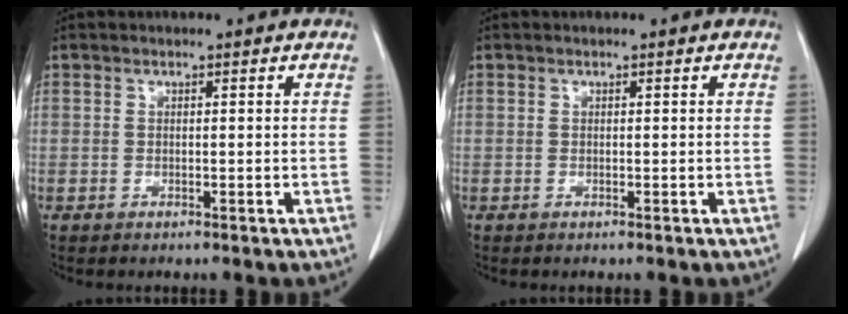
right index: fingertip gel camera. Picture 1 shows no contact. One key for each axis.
{"total": 0.0}